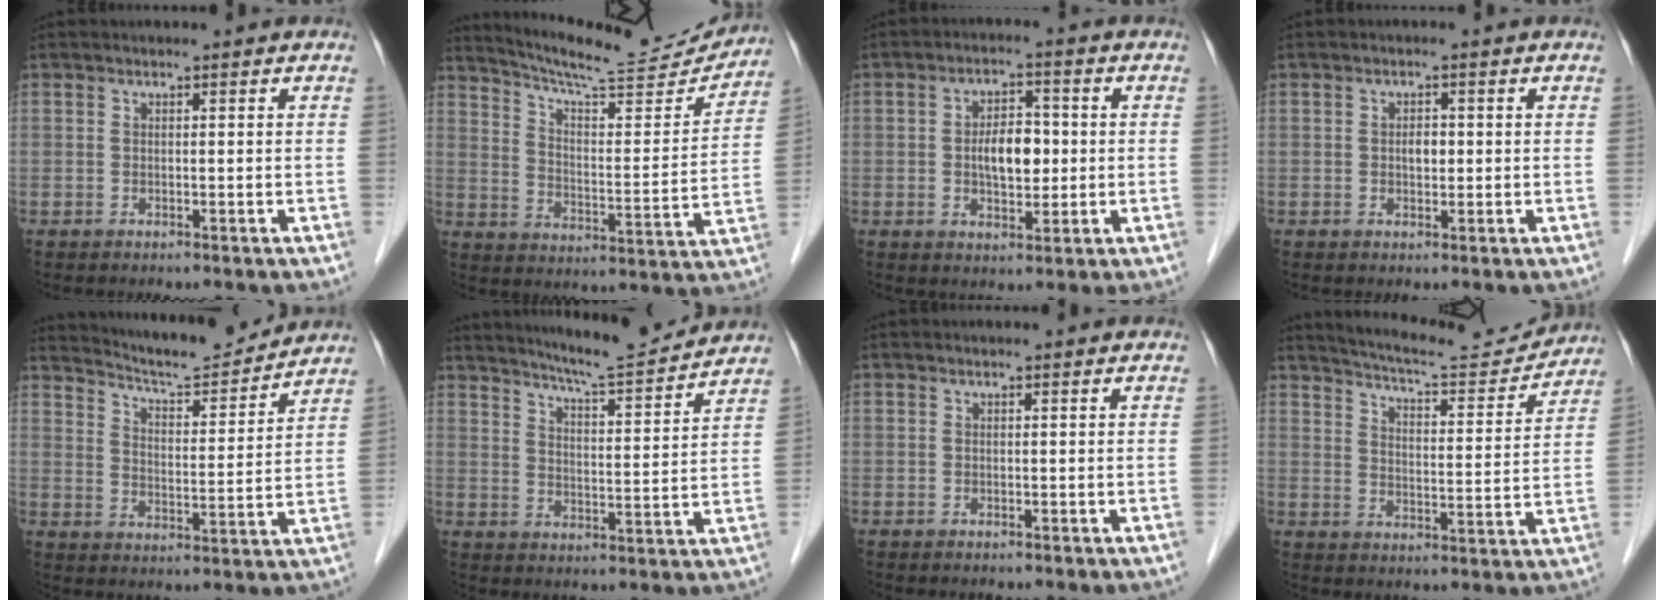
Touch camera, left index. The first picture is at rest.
{"total": 18.2, "force": [17.3, 1.3, 5.4], "torque": [-0.091, -0.042, 0.242]}
{"total": 6.0, "force": [-0.2, 3.1, 5.2], "torque": [-0.092, 0.005, -0.003]}
{"total": 1.8, "force": [-0.1, 1.1, 1.4], "torque": [-0.023, -0.002, -0.002]}
{"total": 11.8, "force": [11.5, 0.3, 2.6], "torque": [-0.049, -0.004, 0.174]}
{"total": 11.8, "force": [11.2, -0.4, 3.8], "torque": [-0.065, -0.006, 0.162]}
{"total": 0.0}
{"total": 13.2, "force": [12.8, 1.1, 3.1], "torque": [-0.053, -0.009, 0.177]}